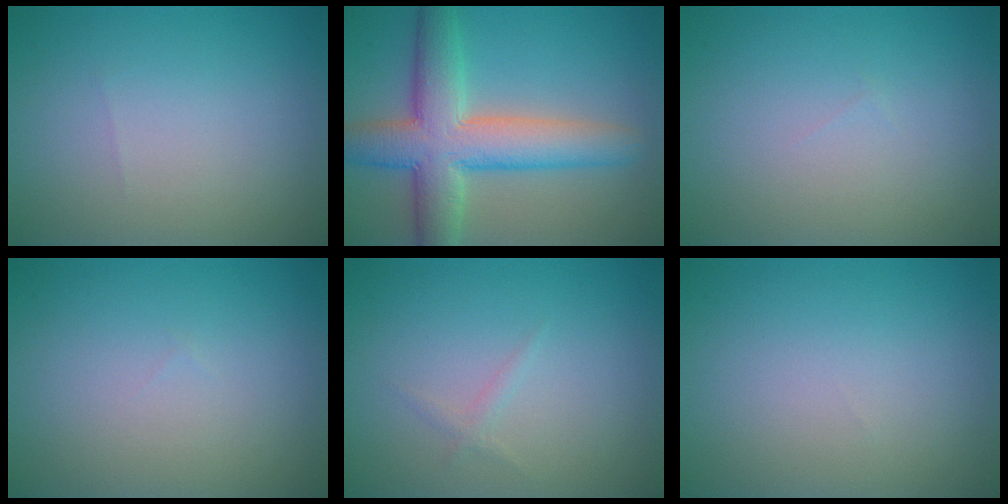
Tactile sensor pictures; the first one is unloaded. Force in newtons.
{"total": 8.6, "press": 8.6, "slide": 0.5}
{"total": 0.0}
{"total": 0.0}
{"total": 0.7, "press": 0.7, "slide": 0.0}
{"total": 0.0}